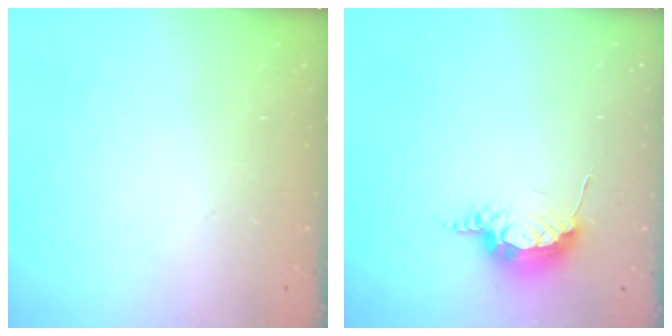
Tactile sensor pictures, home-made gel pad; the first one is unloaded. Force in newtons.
{"total": 7.6, "press": 7.5, "slide": 1.4}